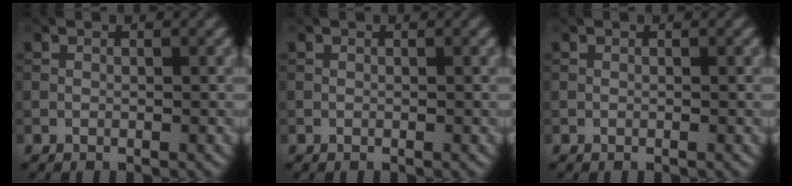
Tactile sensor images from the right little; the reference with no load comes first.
{"total": 0.0}
{"total": 0.0}